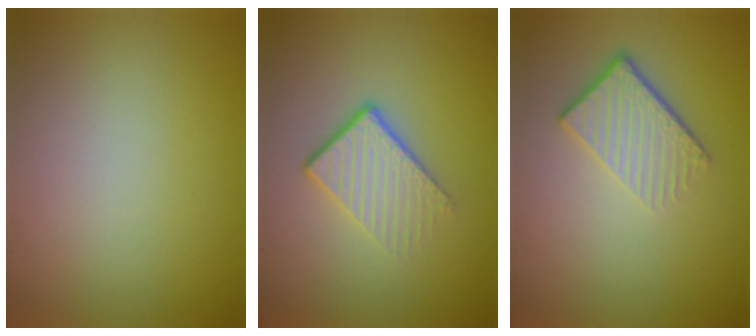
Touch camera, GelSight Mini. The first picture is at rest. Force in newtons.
{"total": 3.9, "press": 2.6, "slide": 3.0}
{"total": 4.1, "press": 2.8, "slide": 3.0}